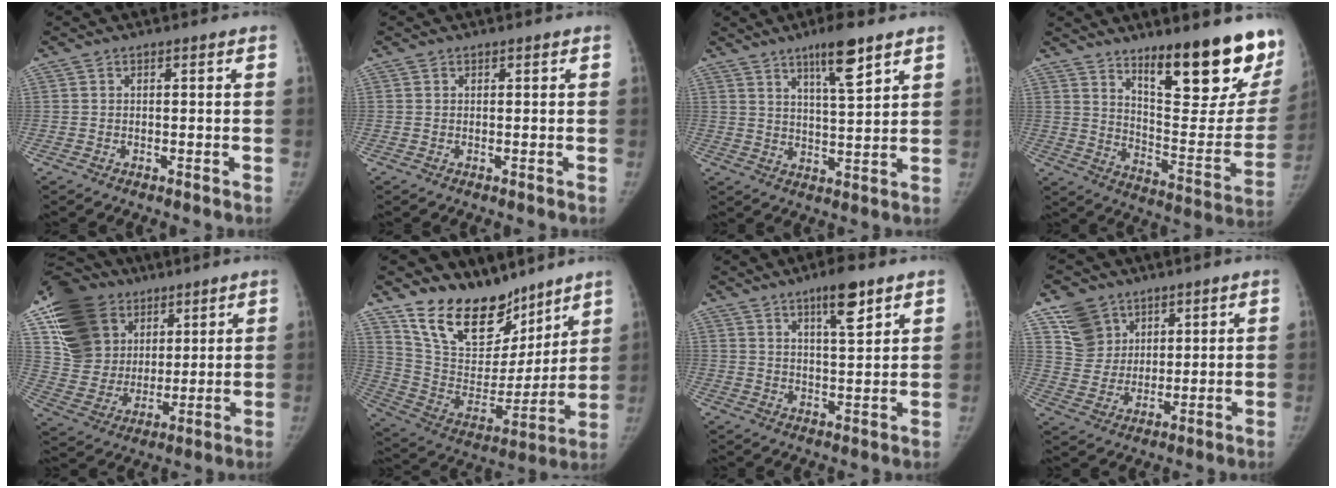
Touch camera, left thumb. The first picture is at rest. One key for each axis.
{"total": 0.0}
{"total": 8.7, "fx": 5.6, "fy": 1.5, "fz": 6.4, "tx": -0.102, "ty": -0.033, "tz": 0.097}
{"total": 23.8, "fx": 15.6, "fy": 6.3, "fz": 16.9, "tx": -0.192, "ty": -0.107, "tz": 0.237}
{"total": 21.4, "fx": 9.8, "fy": 16.7, "fz": 9.3, "tx": -0.152, "ty": -0.002, "tz": 0.189}
{"total": 21.0, "fx": 16.7, "fy": 10.4, "fz": 7.4, "tx": -0.070, "ty": -0.100, "tz": 0.290}
{"total": 7.6, "fx": 4.8, "fy": 1.9, "fz": 5.6, "tx": -0.079, "ty": -0.029, "tz": 0.077}
{"total": 8.8, "fx": 5.7, "fy": 6.5, "fz": 1.6, "tx": 0.001, "ty": -0.036, "tz": 0.119}